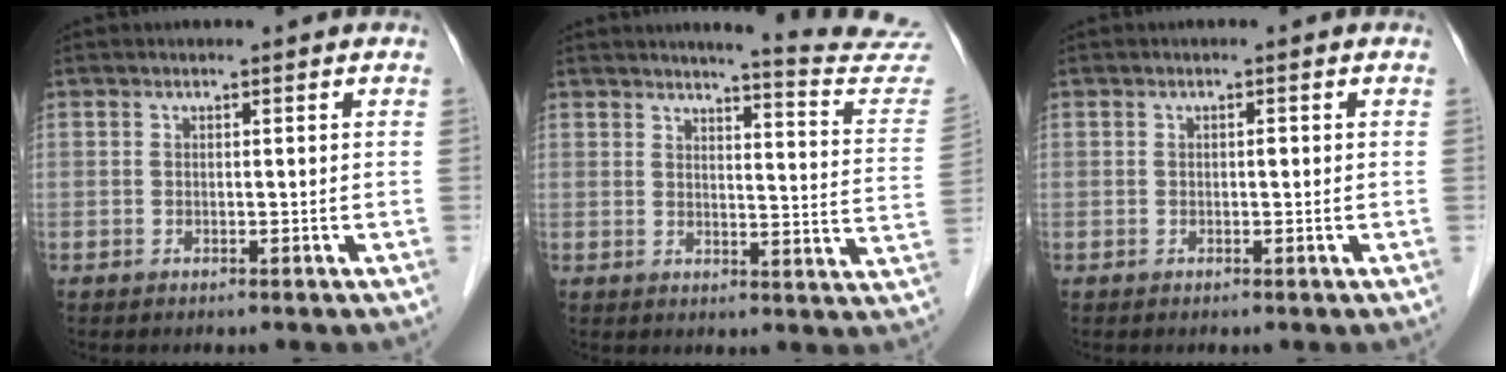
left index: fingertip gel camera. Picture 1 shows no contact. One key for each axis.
{"total": 14.1, "fx": 13.8, "fy": -1.0, "fz": 2.7, "tx": -0.025, "ty": -0.110, "tz": 0.135}
{"total": 0.5, "fx": -0.2, "fy": 0.3, "fz": 0.4, "tx": -0.005, "ty": -0.002, "tz": -0.005}